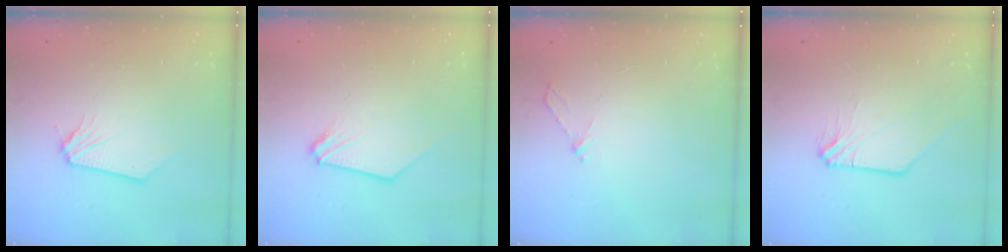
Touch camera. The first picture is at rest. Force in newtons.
{"total": 0.9, "press": 0.8, "slide": 0.2}
{"total": 3.0, "press": 2.9, "slide": 0.4}
{"total": 0.9, "press": 0.9, "slide": 0.1}